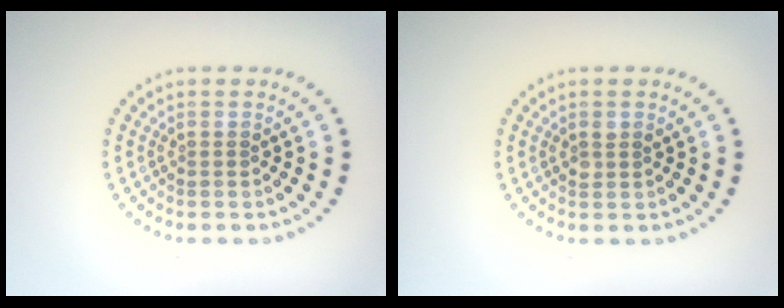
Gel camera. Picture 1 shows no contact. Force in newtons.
{"total": 1.0, "press": 1.0, "slide": 0.2}